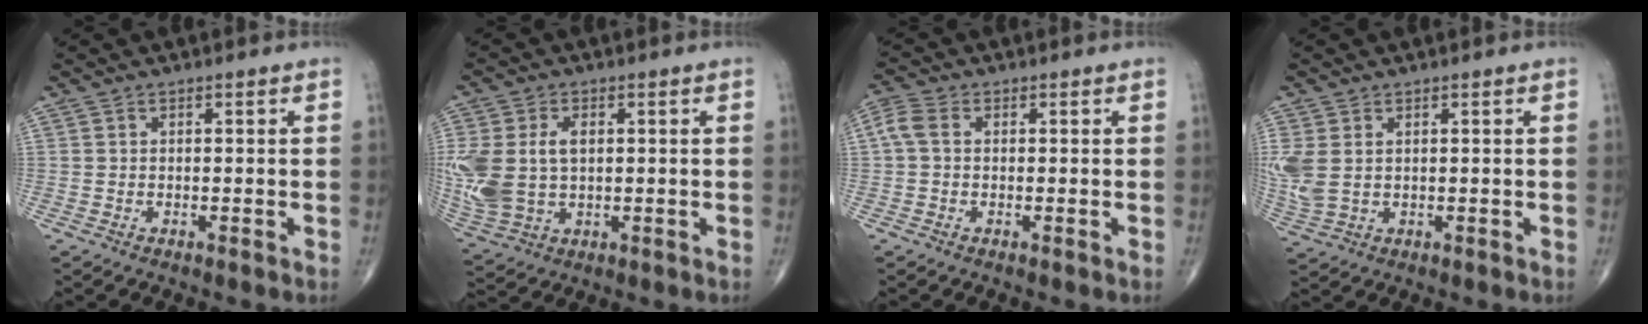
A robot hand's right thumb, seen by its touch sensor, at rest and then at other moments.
{"total": 13.9, "force": [1.2, 9.2, 10.4], "torque": [-0.253, 0.002, 0.036]}
{"total": 3.8, "force": [0.4, 2.7, 2.6], "torque": [-0.067, 0.014, 0.000]}
{"total": 6.6, "force": [1.0, 4.4, 4.8], "torque": [-0.132, 0.003, 0.031]}